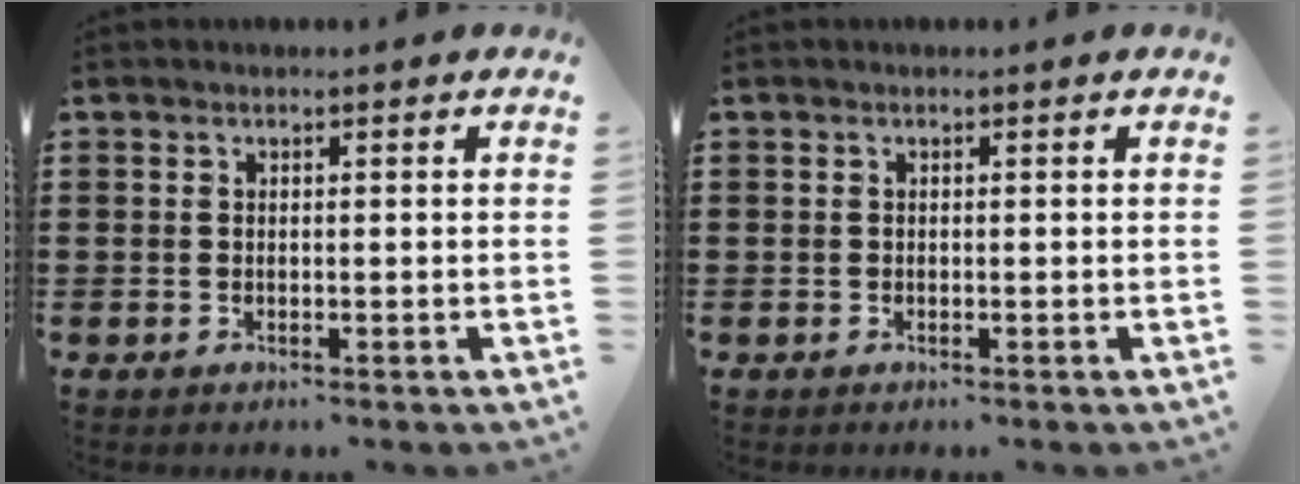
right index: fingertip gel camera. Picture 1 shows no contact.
{"total": 0.0}